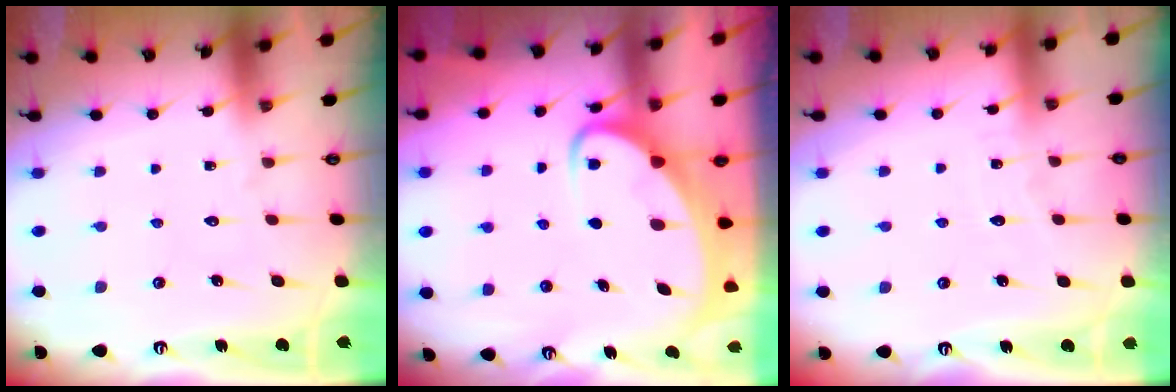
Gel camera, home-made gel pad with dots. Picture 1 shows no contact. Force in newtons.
{"total": 5.8, "press": 5.8, "slide": 0.6}
{"total": 3.3, "press": 3.2, "slide": 0.4}